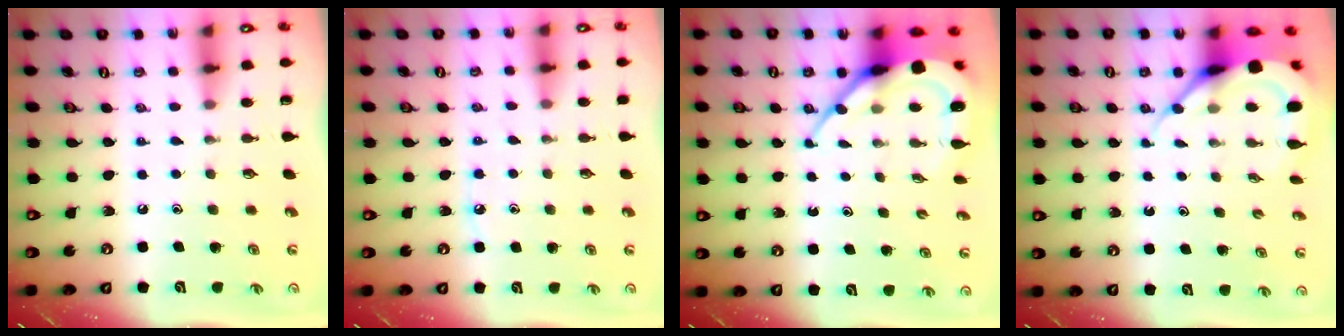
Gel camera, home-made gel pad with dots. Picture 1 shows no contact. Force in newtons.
{"total": 5.0, "press": 5.0, "slide": 0.7}
{"total": 10.5, "press": 10.5, "slide": 0.9}
{"total": 7.3, "press": 7.3, "slide": 0.6}